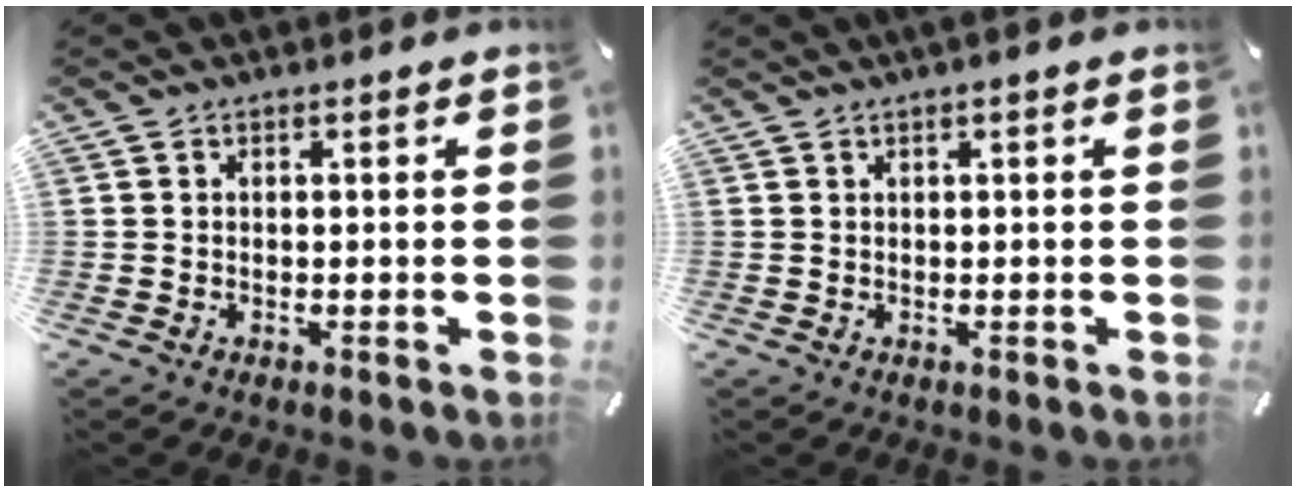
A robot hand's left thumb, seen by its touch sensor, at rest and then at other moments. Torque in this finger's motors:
{"motor_torque": [0.28, 0.40, 0.24, -0.45, 0.00]}